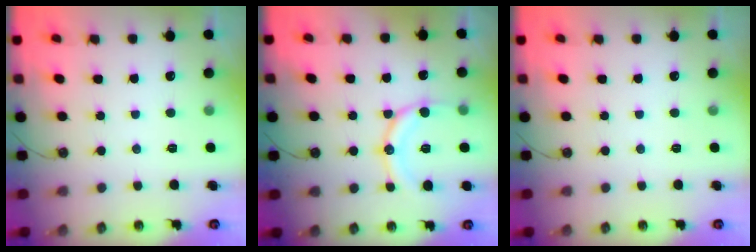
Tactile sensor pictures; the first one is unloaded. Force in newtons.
{"total": 14.1, "press": 13.8, "slide": 3.0}
{"total": 0.0}